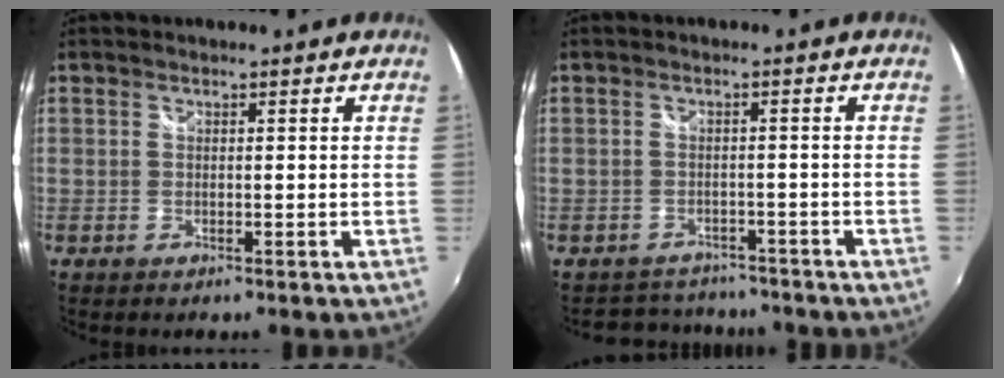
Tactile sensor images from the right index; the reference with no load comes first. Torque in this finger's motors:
{"motor_torque": [-1.18, -0.79, -0.54, -0.12]}